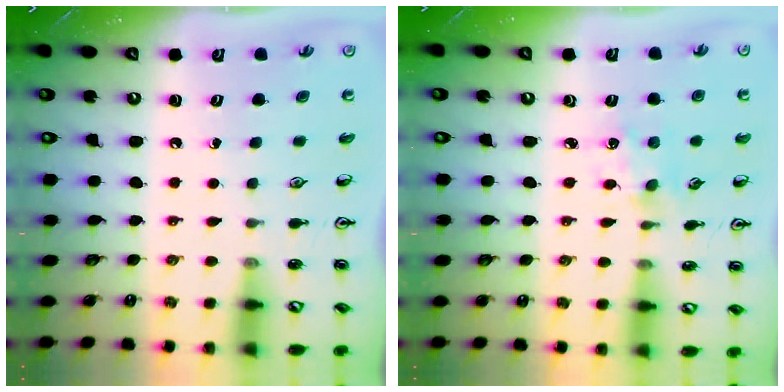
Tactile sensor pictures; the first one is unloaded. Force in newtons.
{"total": 1.2, "press": 1.2, "slide": 0.2}